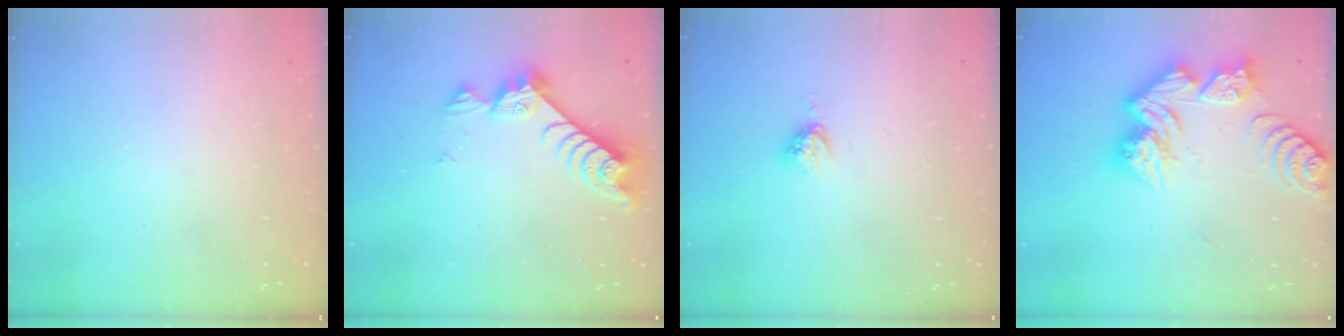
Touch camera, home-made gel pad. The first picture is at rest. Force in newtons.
{"total": 8.8, "press": 8.8, "slide": 0.8}
{"total": 4.9, "press": 4.8, "slide": 0.4}
{"total": 16.4, "press": 16.4, "slide": 1.5}